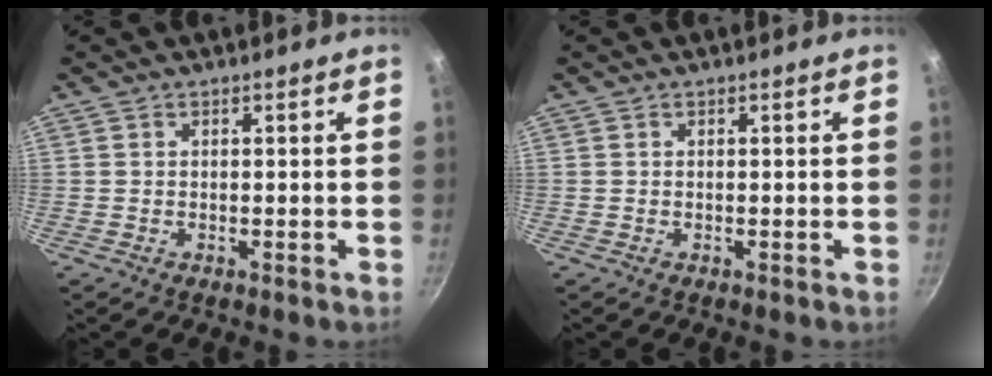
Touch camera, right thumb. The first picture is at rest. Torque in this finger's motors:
{"motor_torque": [-0.06, -0.05, 0.15, 0.05, 0.00]}